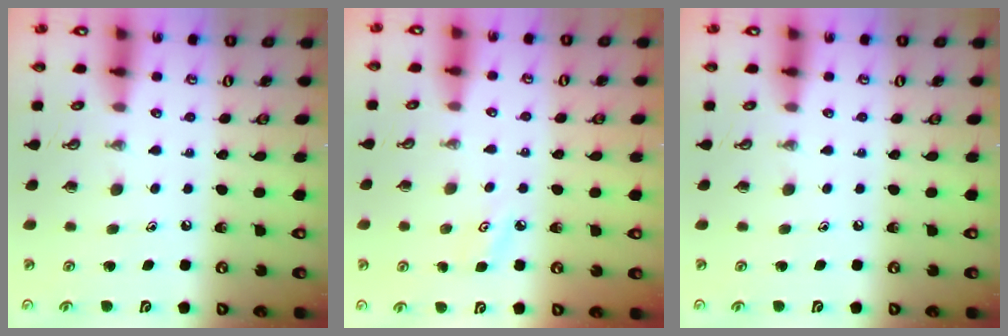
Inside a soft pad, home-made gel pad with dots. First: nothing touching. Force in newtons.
{"total": 4.1, "press": 4.1, "slide": 0.6}
{"total": 0.0}